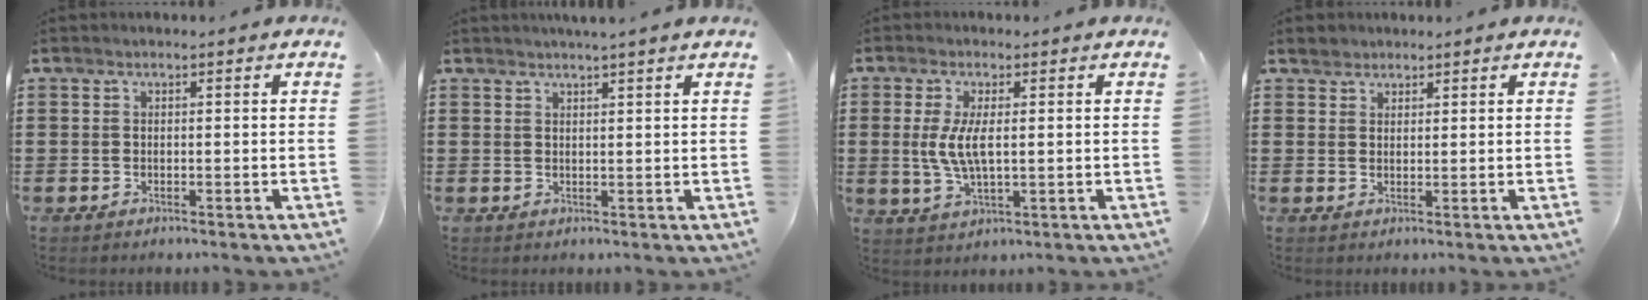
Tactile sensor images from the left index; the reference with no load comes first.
{"total": 1.7, "force": [1.5, -0.3, 0.6], "torque": [-0.012, -0.001, 0.030]}
{"total": 5.3, "force": [0.6, 1.8, 4.9], "torque": [-0.118, -0.003, 0.002]}
{"total": 1.7, "force": [1.5, 0.9, -0.1], "torque": [-0.002, 0.005, 0.031]}